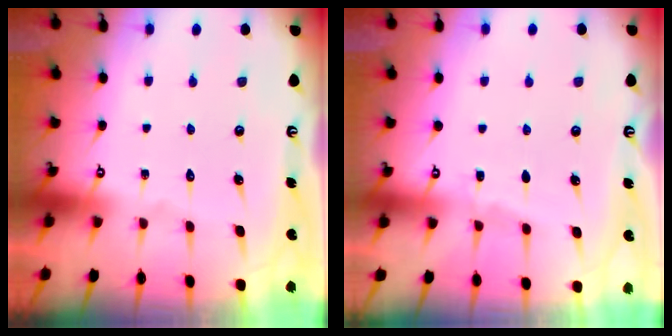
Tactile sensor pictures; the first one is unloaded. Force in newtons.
{"total": 2.9, "press": 2.9, "slide": 0.4}